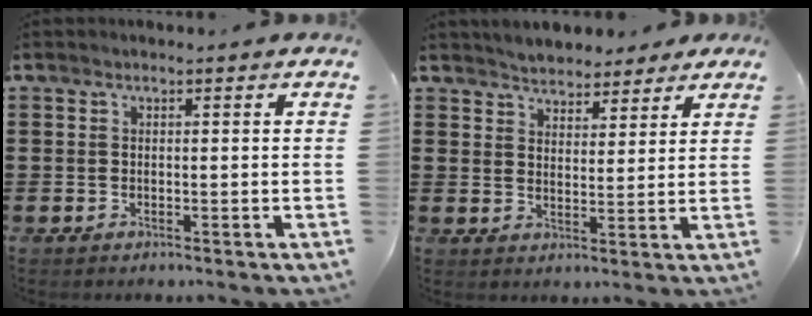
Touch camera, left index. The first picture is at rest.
{"total": 3.9, "force": [3.6, 1.4, -0.2], "torque": [-0.015, -0.006, 0.067]}